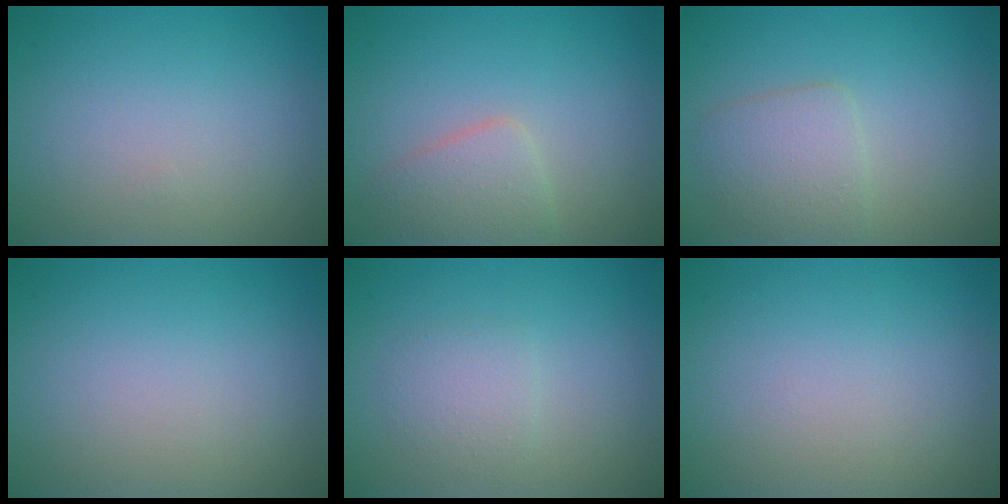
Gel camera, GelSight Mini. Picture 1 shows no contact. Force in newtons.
{"total": 2.8, "press": 2.8, "slide": 0.1}
{"total": 3.0, "press": 3.0, "slide": 0.1}
{"total": 0.0}
{"total": 1.9, "press": 1.9, "slide": 0.0}
{"total": 0.0}